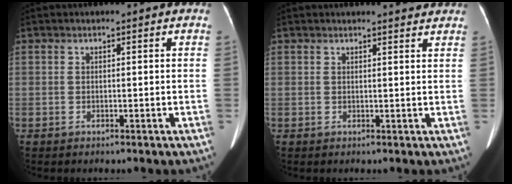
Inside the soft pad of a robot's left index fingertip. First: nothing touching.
{"total": 3.8, "force": [3.6, 0.5, 1.1], "torque": [-0.016, 0.003, 0.034]}